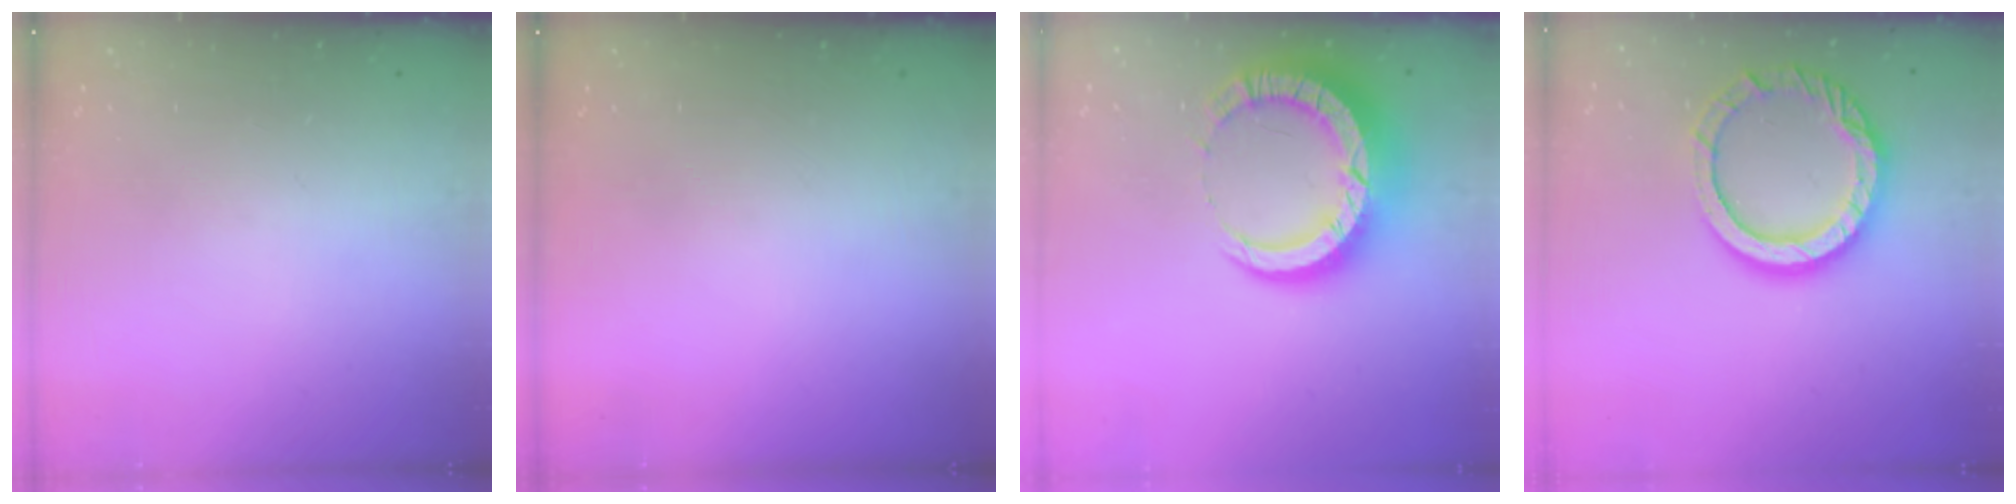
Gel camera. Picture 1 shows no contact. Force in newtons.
{"total": 0.0}
{"total": 12.7, "press": 12.6, "slide": 1.3}
{"total": 13.9, "press": 13.9, "slide": 1.0}